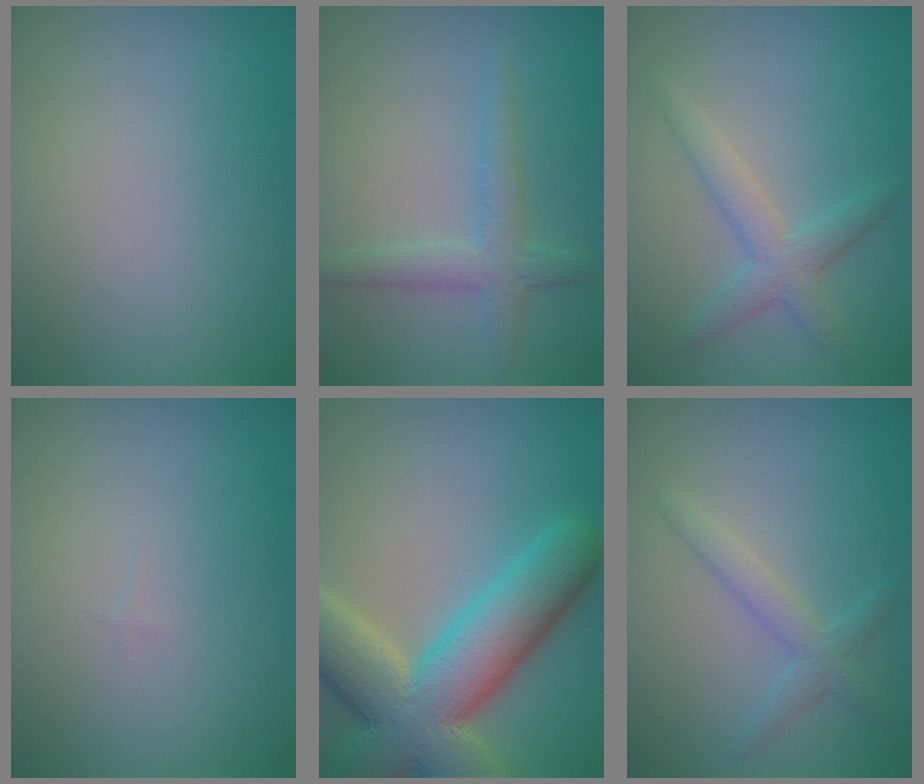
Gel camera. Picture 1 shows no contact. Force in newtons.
{"total": 2.8, "press": 2.8, "slide": 0.1}
{"total": 3.0, "press": 3.0, "slide": 0.1}
{"total": 0.0}
{"total": 12.5, "press": 12.4, "slide": 1.0}
{"total": 2.3, "press": 2.3, "slide": 0.1}